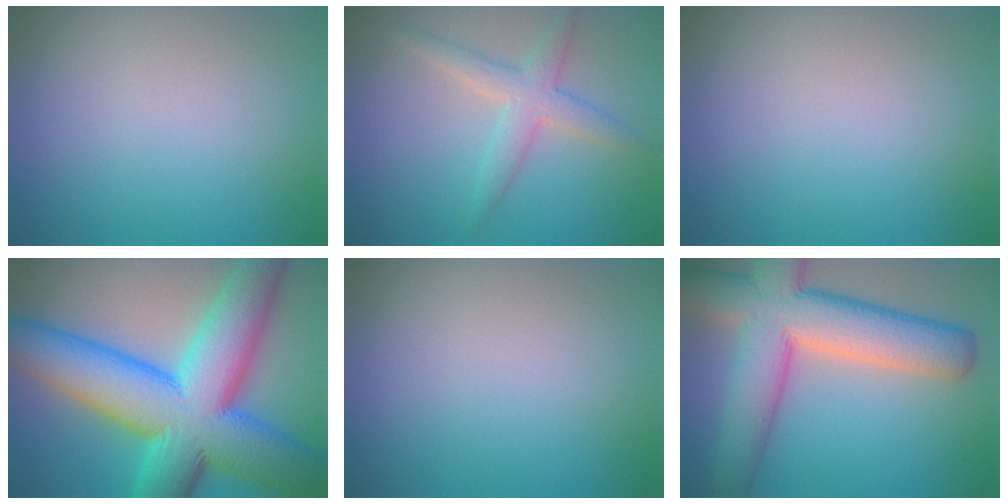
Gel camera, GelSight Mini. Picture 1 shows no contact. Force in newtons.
{"total": 3.0, "press": 3.0, "slide": 0.1}
{"total": 0.0}
{"total": 16.0, "press": 16.0, "slide": 0.4}
{"total": 0.0}
{"total": 10.9, "press": 10.9, "slide": 0.6}